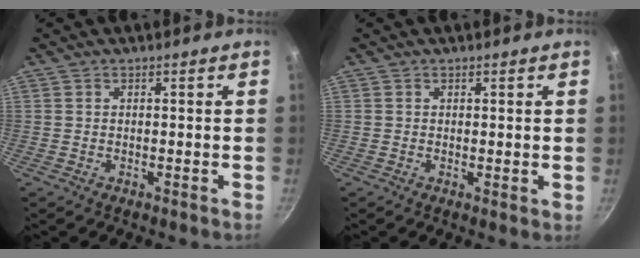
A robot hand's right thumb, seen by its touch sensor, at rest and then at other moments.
{"total": 0.8, "force": [0.4, 0.4, 0.5], "torque": [-0.006, -0.007, 0.004]}